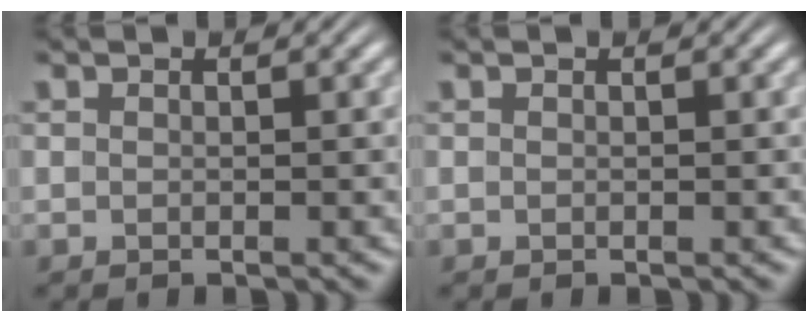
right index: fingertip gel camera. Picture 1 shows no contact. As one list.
[{"total": 0.0}]